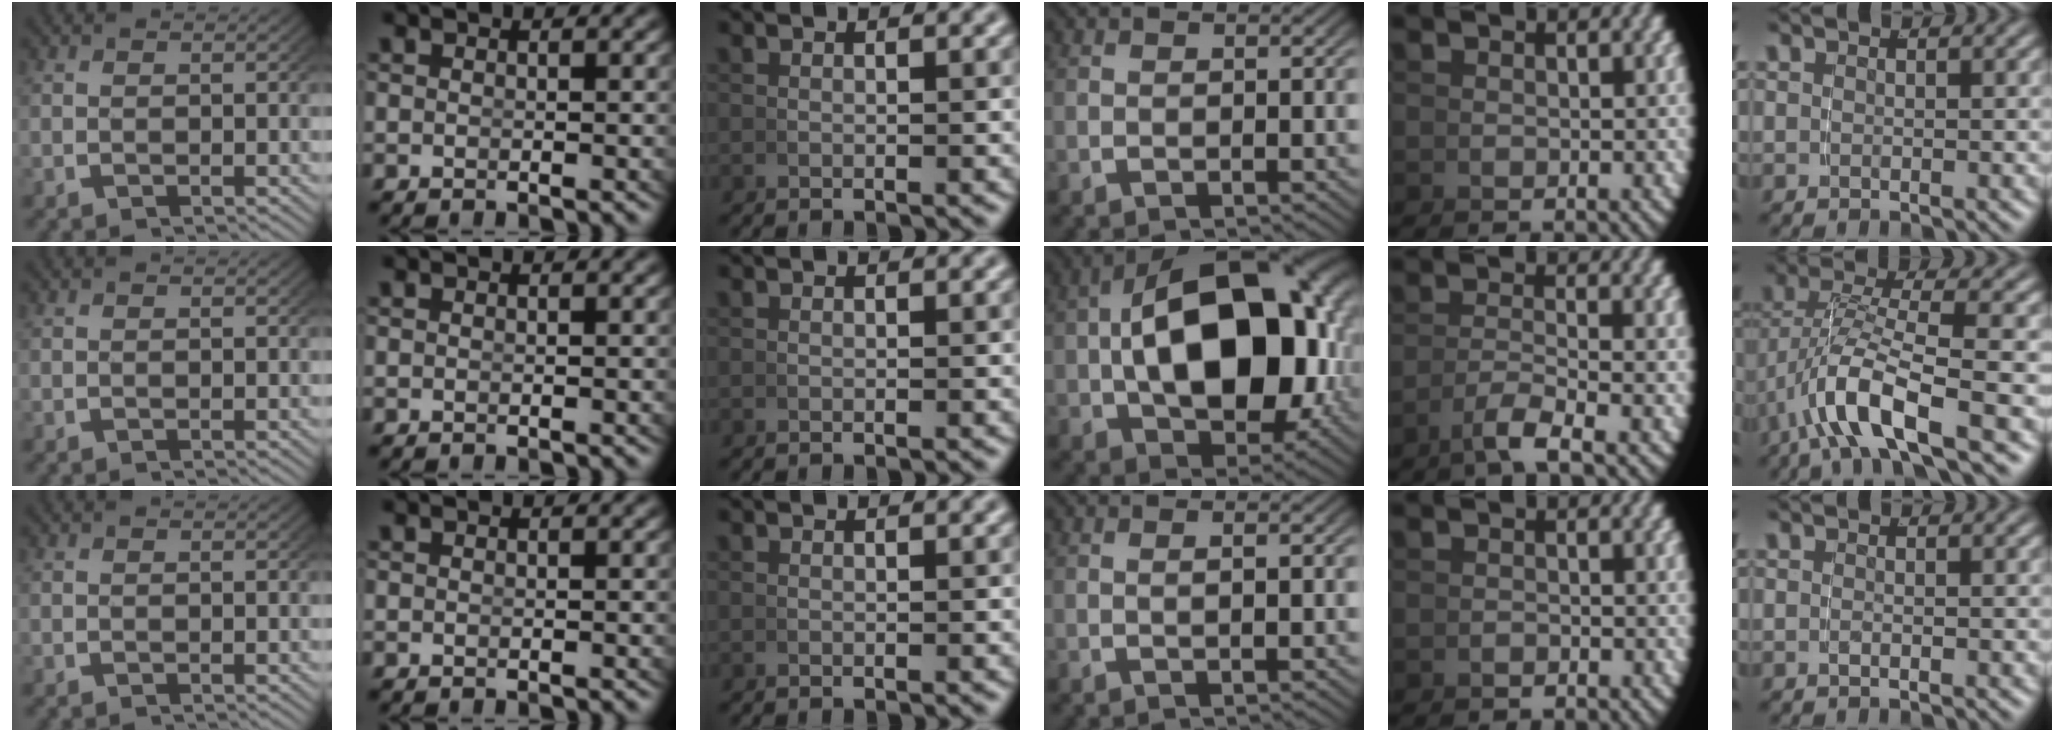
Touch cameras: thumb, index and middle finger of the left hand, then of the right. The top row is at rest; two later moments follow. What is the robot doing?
{"motion": "lift_and_place", "object": "bowl"}